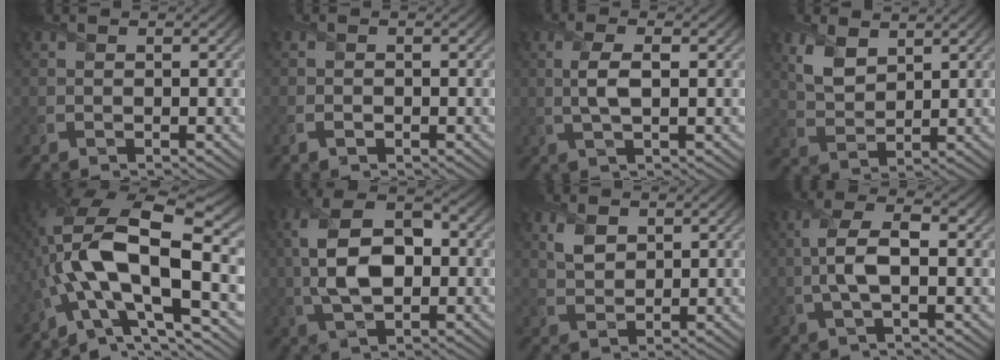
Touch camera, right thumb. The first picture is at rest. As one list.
[{"total": 1.2, "force": [-0.6, 0.7, 0.7], "torque": [-0.016, -0.003, -0.010]}, {"total": 3.6, "force": [0.3, 1.2, 3.3], "torque": [-0.079, 0.004, 0.007]}, {"total": 5.0, "force": [2.8, 2.9, 3.0], "torque": [-0.078, -0.005, 0.059]}, {"total": 17.3, "force": [-2.1, 6.8, 15.8], "torque": [-0.306, 0.018, -0.042]}, {"total": 11.1, "force": [0.1, 6.5, 9.0], "torque": [-0.199, 0.011, -0.004]}, {"total": 3.4, "force": [1.7, 2.2, 1.9], "torque": [-0.049, -0.001, 0.036]}, {"total": 5.4, "force": [-0.2, 2.0, 5.1], "torque": [-0.119, 0.010, -0.008]}]